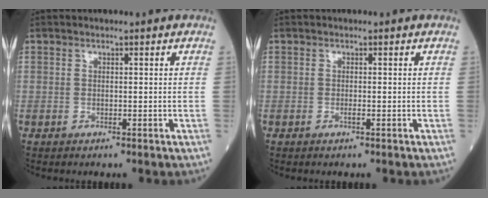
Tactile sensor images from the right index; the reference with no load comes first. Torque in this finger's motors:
{"motor_torque": [0.22, -0.12, 0.09, 0.03]}